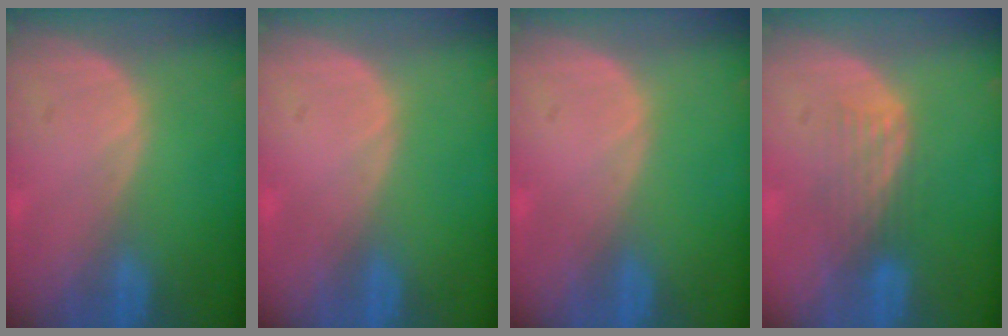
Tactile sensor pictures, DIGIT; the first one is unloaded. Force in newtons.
{"total": 0.0}
{"total": 0.0}
{"total": 4.4, "press": 3.7, "slide": 2.4}